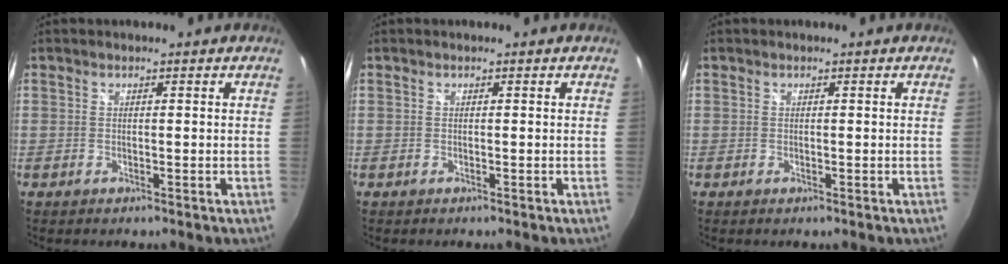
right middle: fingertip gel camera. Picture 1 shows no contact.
{"total": 0.0}
{"total": 0.0}